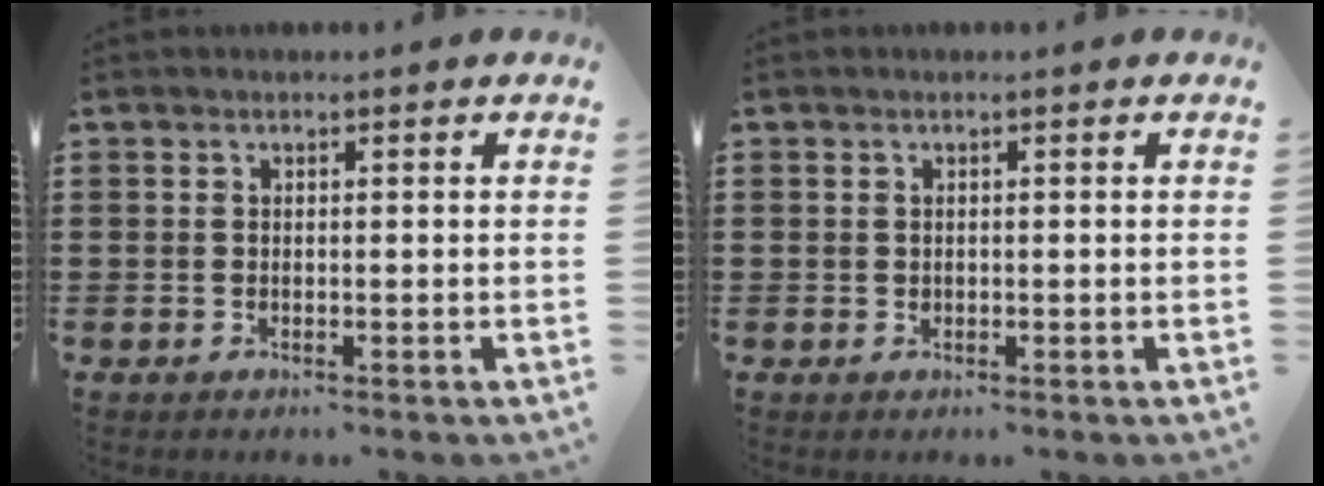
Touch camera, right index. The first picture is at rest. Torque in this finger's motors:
{"motor_torque": [2.14, 0.00, 0.04, 0.01]}